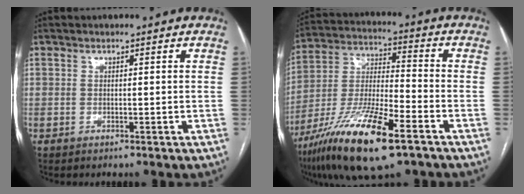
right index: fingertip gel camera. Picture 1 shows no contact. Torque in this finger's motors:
{"motor_torque": [1.16, -0.98, 0.82, 0.21]}